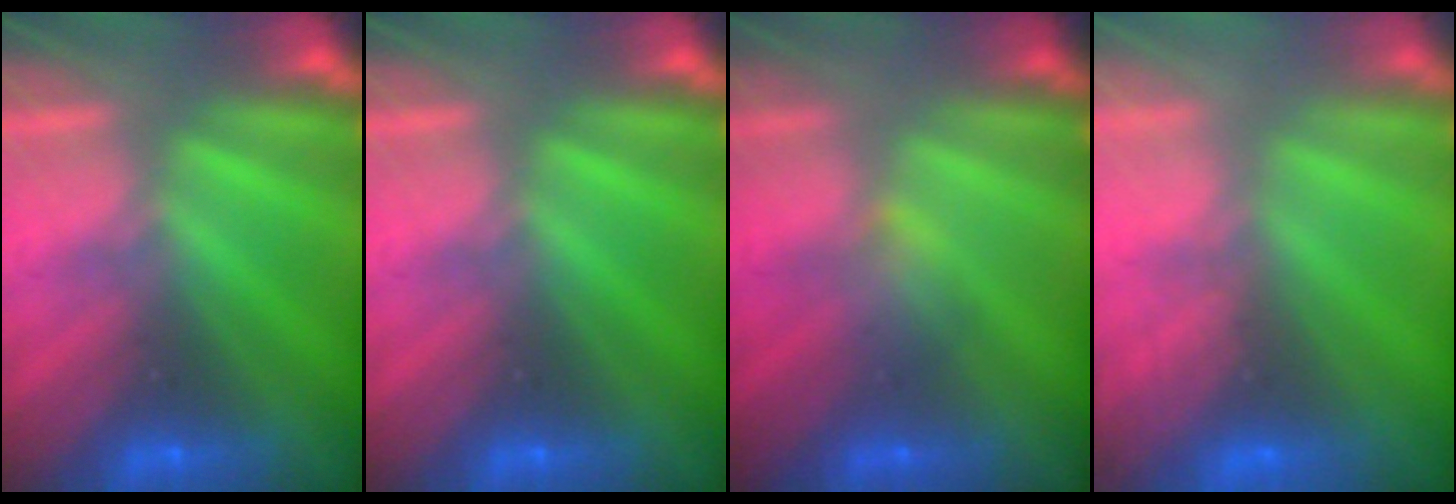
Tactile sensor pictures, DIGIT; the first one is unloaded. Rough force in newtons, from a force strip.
{"total": 0.0}
{"total": 2.7}
{"total": 8.6}